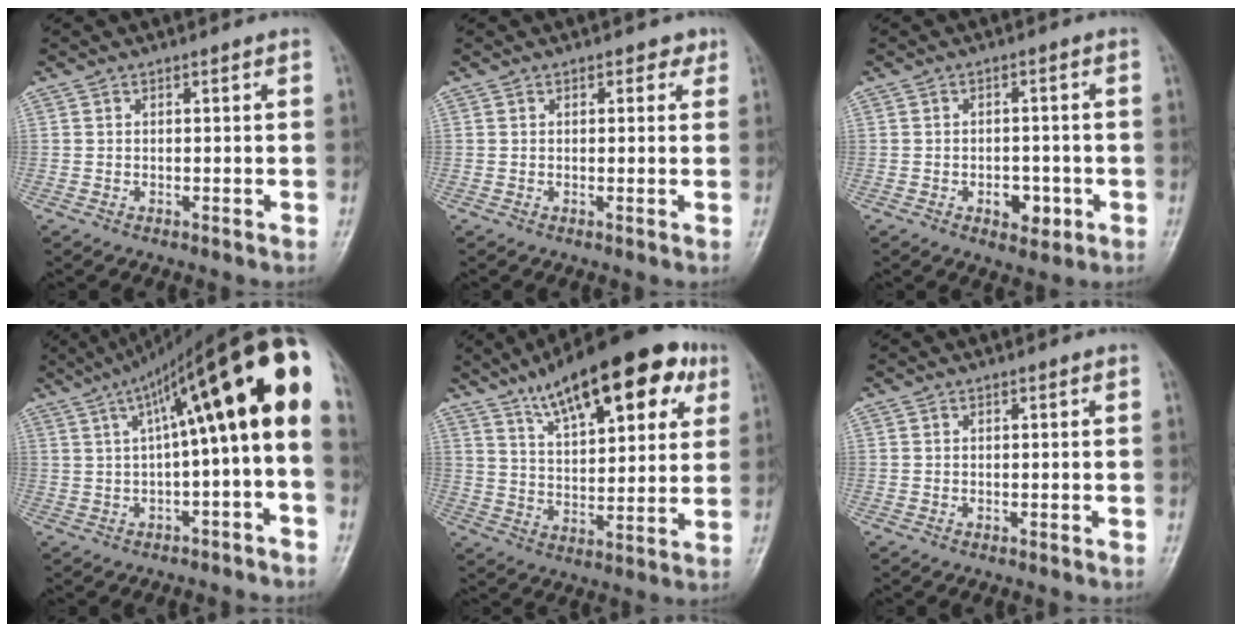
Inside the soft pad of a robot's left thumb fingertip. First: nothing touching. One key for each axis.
{"total": 2.0, "fx": 1.0, "fy": 1.3, "fz": 1.1, "tx": 0.002, "ty": -0.001, "tz": 0.008}
{"total": 5.0, "fx": -2.0, "fy": 3.2, "fz": 3.3, "tx": -0.024, "ty": 0.010, "tz": -0.024}
{"total": 20.1, "fx": 3.2, "fy": 4.8, "fz": 19.2, "tx": -0.281, "ty": 0.062, "tz": 0.047}
{"total": 20.8, "fx": 11.4, "fy": 8.0, "fz": 15.5, "tx": -0.197, "ty": -0.020, "tz": 0.177}
{"total": 0.0}